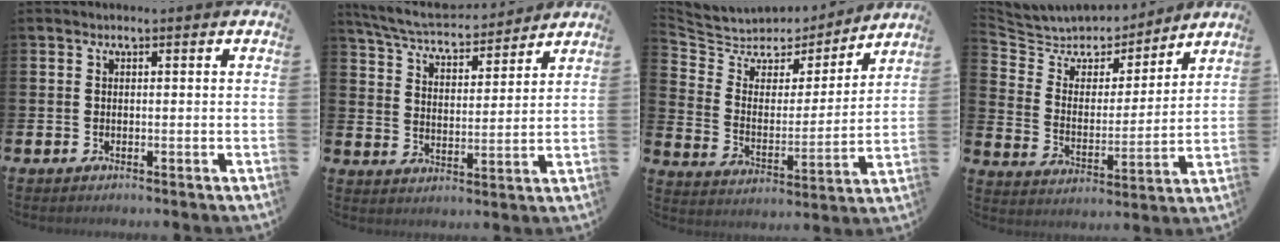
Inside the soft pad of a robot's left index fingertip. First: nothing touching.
{"total": 6.4, "force": [6.1, 1.2, 1.7], "torque": [-0.064, -0.040, 0.106]}
{"total": 6.5, "force": [5.7, 3.0, 0.6], "torque": [-0.059, -0.046, 0.098]}
{"total": 7.0, "force": [6.5, 2.5, 0.3], "torque": [-0.056, -0.053, 0.116]}